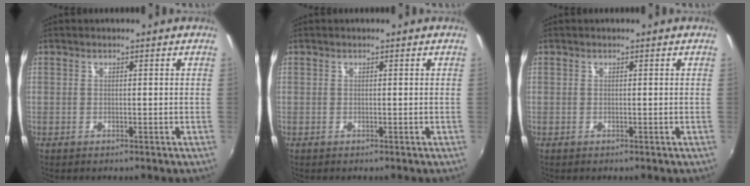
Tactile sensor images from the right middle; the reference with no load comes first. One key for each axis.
{"total": 0.0}
{"total": 0.0}